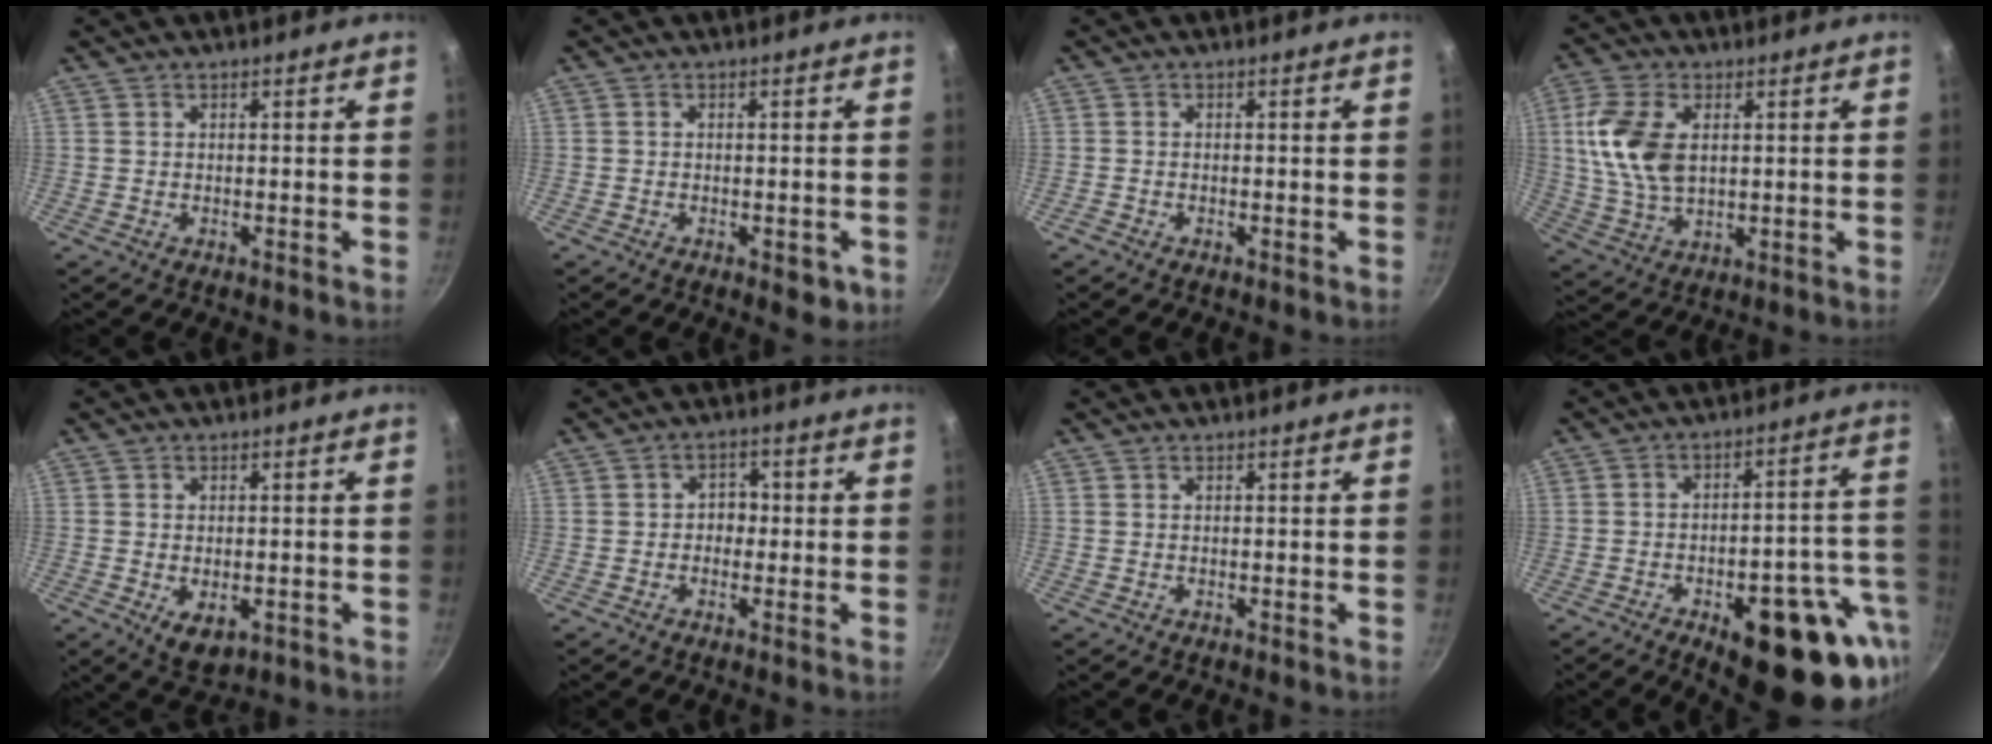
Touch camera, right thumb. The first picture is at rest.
{"total": 3.7, "force": [-1.5, 2.1, 2.7], "torque": [-0.019, 0.007, -0.014]}
{"total": 0.5, "force": [-0.4, 0.2, 0.2], "torque": [-0.011, 0.004, -0.010]}
{"total": 11.9, "force": [2.0, 7.3, 9.2], "torque": [-0.173, -0.001, 0.035]}
{"total": 5.4, "force": [-1.3, 3.3, 4.1], "torque": [-0.058, -0.010, -0.012]}
{"total": 3.6, "force": [-0.4, 3.0, 1.9], "torque": [0.000, 0.010, -0.012]}
{"total": 0.0}
{"total": 23.3, "force": [-9.9, 9.9, 18.7], "torque": [-0.179, 0.036, -0.124]}